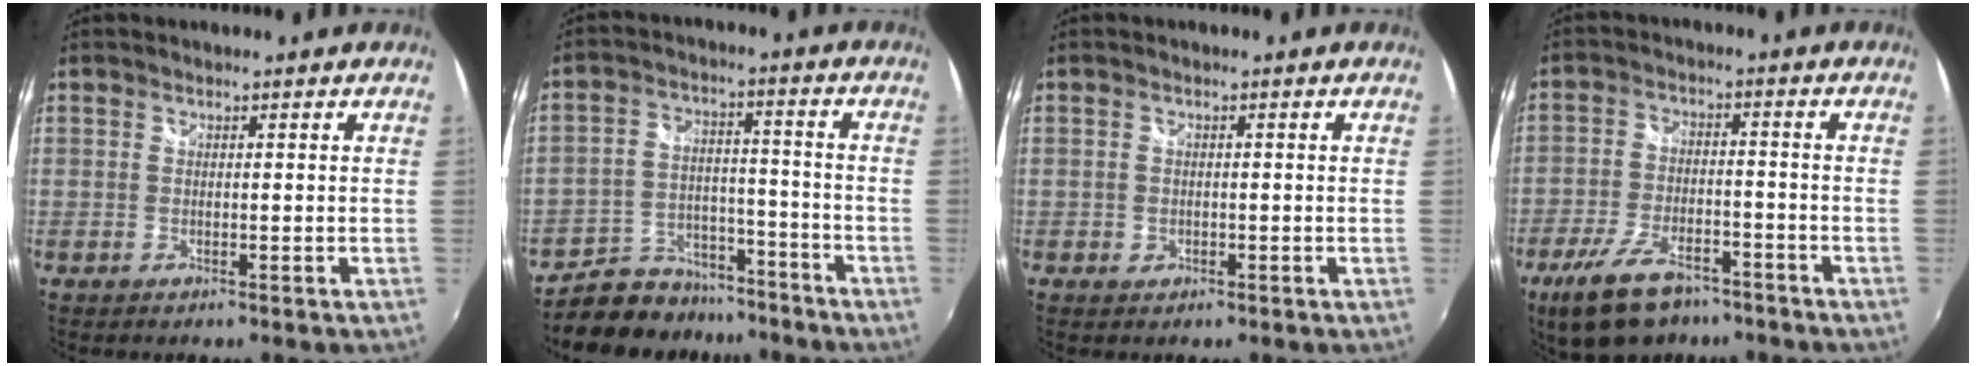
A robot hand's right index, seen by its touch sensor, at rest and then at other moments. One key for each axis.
{"total": 12.2, "fx": -10.2, "fy": 6.3, "fz": 2.4, "tx": -0.064, "ty": 0.033, "tz": -0.148}
{"total": 1.6, "fx": -0.6, "fy": 1.4, "fz": 0.5, "tx": -0.009, "ty": -0.002, "tz": -0.008}
{"total": 12.8, "fx": -8.9, "fy": 5.9, "fz": 7.2, "tx": -0.162, "ty": -0.014, "tz": -0.153}